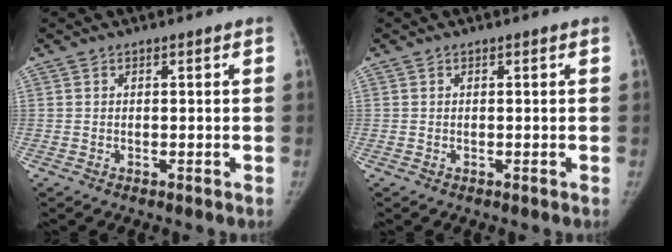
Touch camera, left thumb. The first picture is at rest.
{"total": 0.0}